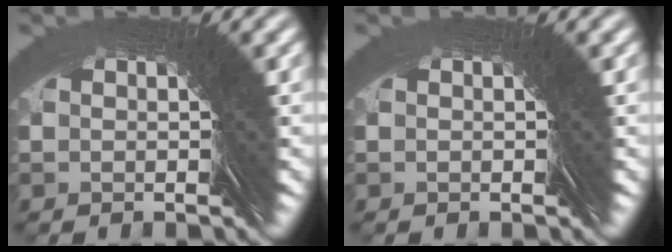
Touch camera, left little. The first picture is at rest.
{"total": 0.0}